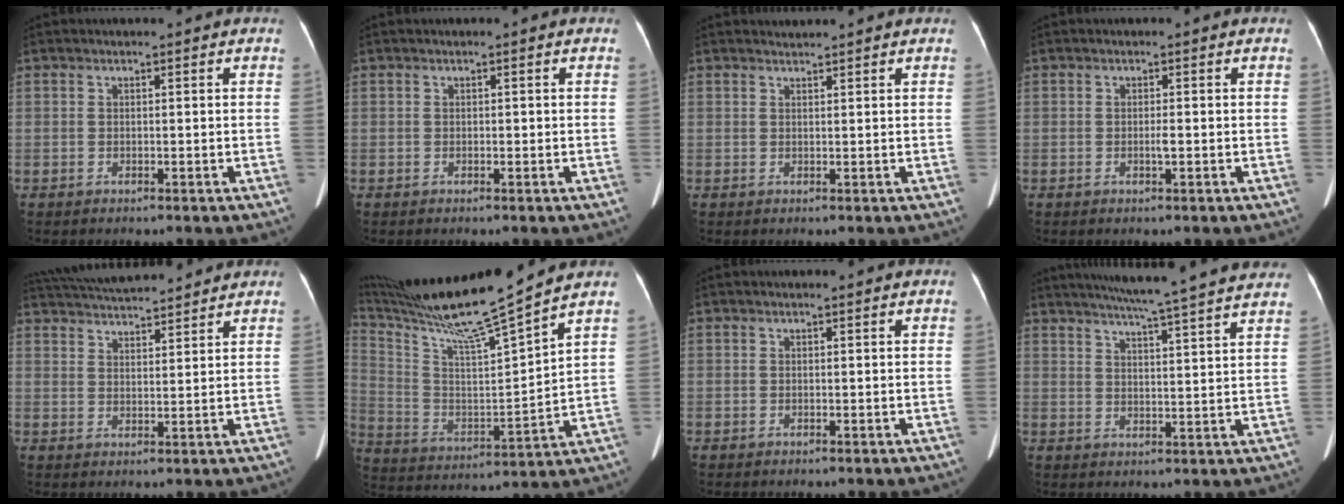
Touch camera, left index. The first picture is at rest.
{"total": 0.0}
{"total": 1.0, "force": [1.0, -0.2, -0.2], "torque": [-0.006, 0.006, 0.021]}
{"total": 0.9, "force": [-0.3, 0.0, 0.9], "torque": [-0.019, -0.001, -0.004]}
{"total": 13.1, "force": [12.2, 1.8, 4.6], "torque": [-0.090, 0.034, 0.188]}
{"total": 19.7, "force": [16.9, -2.5, 9.8], "torque": [-0.190, -0.032, 0.297]}
{"total": 0.0}
{"total": 19.2, "force": [17.0, -0.8, 8.8], "torque": [-0.144, -0.006, 0.216]}